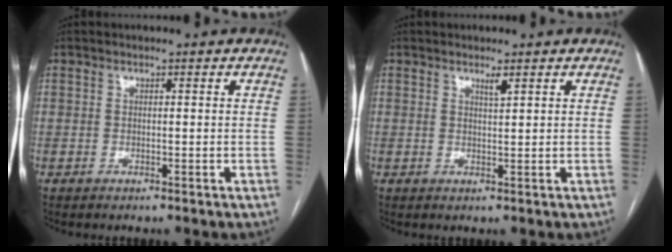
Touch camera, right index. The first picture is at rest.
{"total": 1.3, "force": [1.0, -0.1, 0.8], "torque": [-0.014, -0.007, 0.018]}